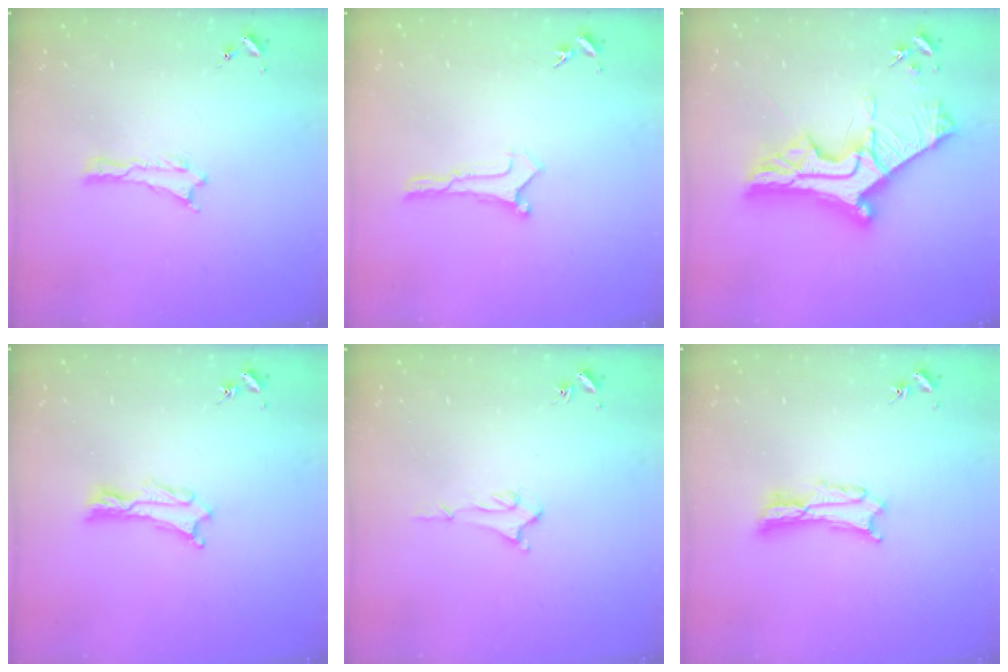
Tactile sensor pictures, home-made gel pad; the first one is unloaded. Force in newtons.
{"total": 0.0}
{"total": 13.9, "press": 13.9, "slide": 1.2}
{"total": 0.7, "press": 0.6, "slide": 0.2}
{"total": 1.7, "press": 1.6, "slide": 0.4}
{"total": 2.7, "press": 2.7, "slide": 0.3}